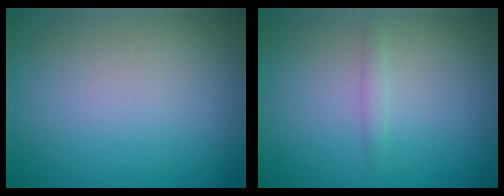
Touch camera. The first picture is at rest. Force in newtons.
{"total": 0.8, "press": 0.8, "slide": 0.0}